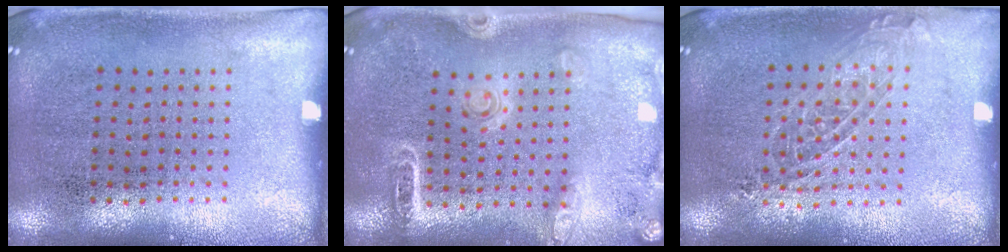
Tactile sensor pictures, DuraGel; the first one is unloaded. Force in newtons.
{"total": 1.8, "press": 1.7, "slide": 0.4}
{"total": 1.3, "press": 1.1, "slide": 0.5}